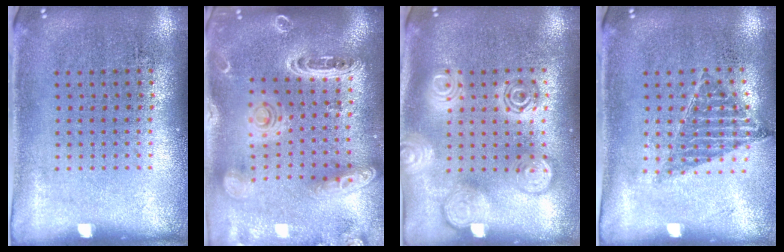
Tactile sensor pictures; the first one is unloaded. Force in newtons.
{"total": 2.3, "press": 2.1, "slide": 0.9}
{"total": 2.8, "press": 2.8, "slide": 0.4}
{"total": 0.9, "press": 0.9, "slide": 0.0}